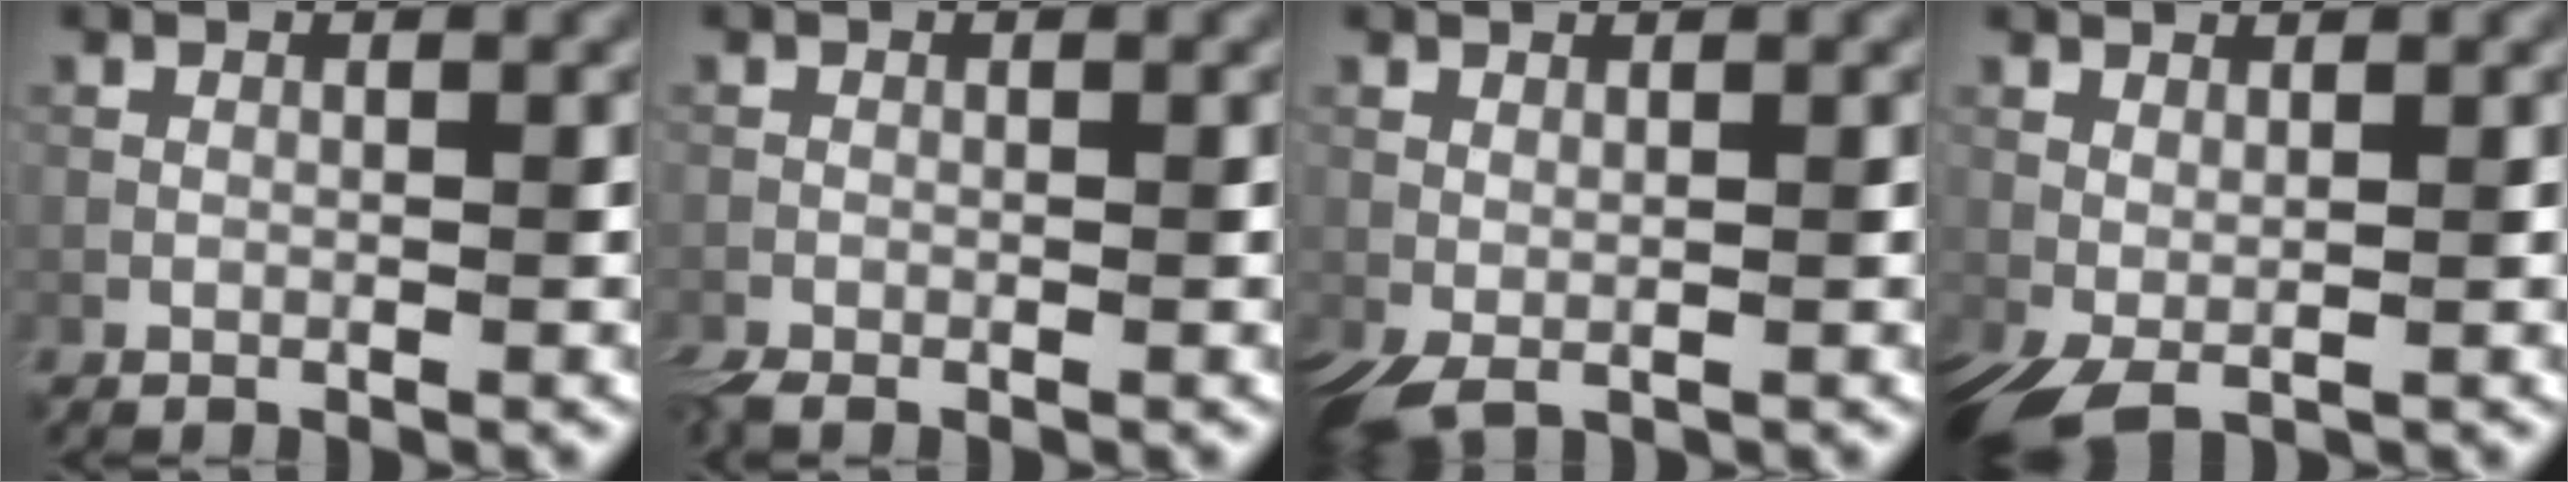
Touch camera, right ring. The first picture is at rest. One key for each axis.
{"total": 1.5, "fx": -1.2, "fy": 0.4, "fz": 1.0, "tx": -0.025, "ty": -0.003, "tz": -0.025}
{"total": 2.6, "fx": 0.2, "fy": 1.1, "fz": 2.3, "tx": -0.048, "ty": -0.004, "tz": 0.005}
{"total": 3.4, "fx": 0.2, "fy": 1.5, "fz": 3.1, "tx": -0.066, "ty": -0.005, "tz": 0.007}